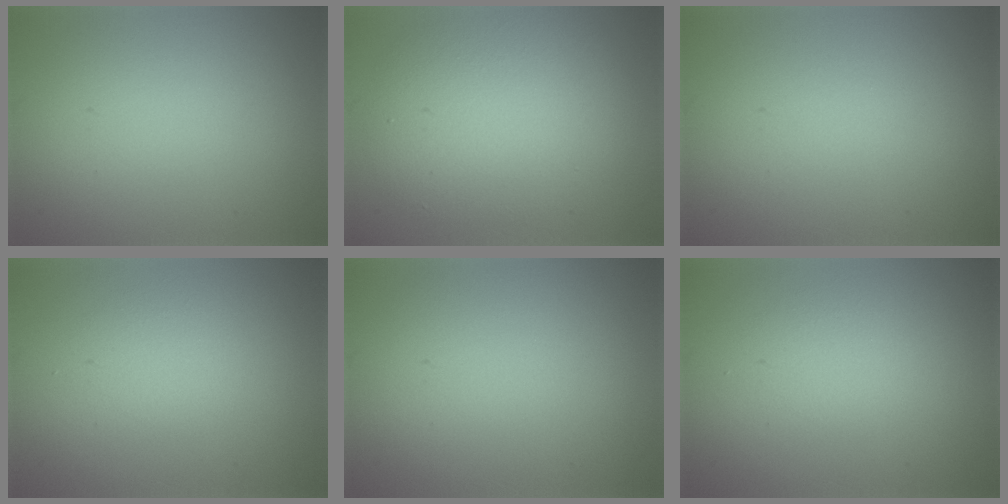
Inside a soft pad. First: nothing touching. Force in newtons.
{"total": 6.7, "press": 6.7, "slide": 0.4}
{"total": 0.0}
{"total": 1.6, "press": 1.6, "slide": 0.0}
{"total": 0.0}
{"total": 1.6, "press": 1.6, "slide": 0.0}